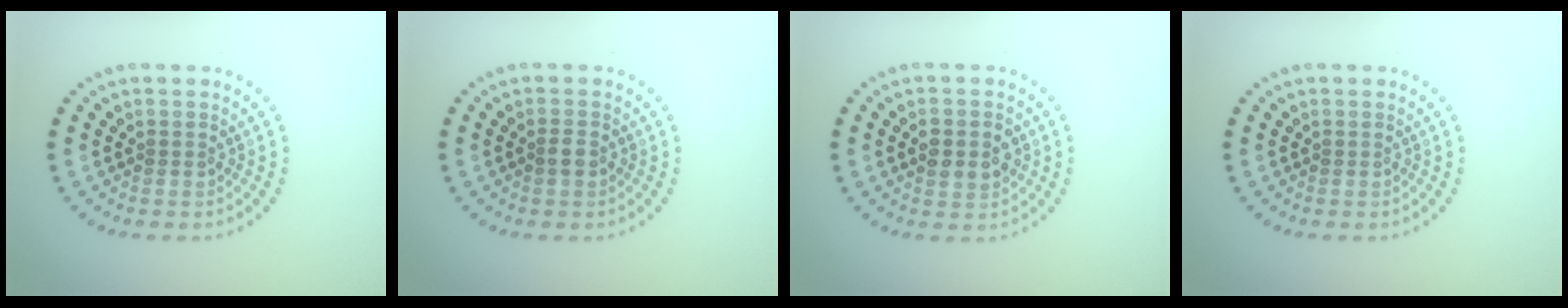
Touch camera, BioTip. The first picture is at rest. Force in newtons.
{"total": 1.1, "press": 1.0, "slide": 0.4}
{"total": 3.1, "press": 3.1, "slide": 0.1}
{"total": 0.0}